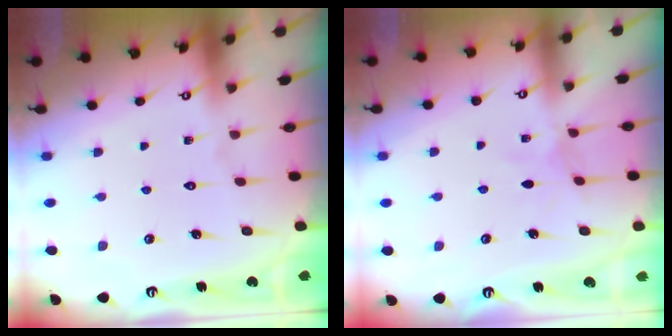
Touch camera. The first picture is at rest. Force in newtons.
{"total": 3.0, "press": 2.9, "slide": 0.4}